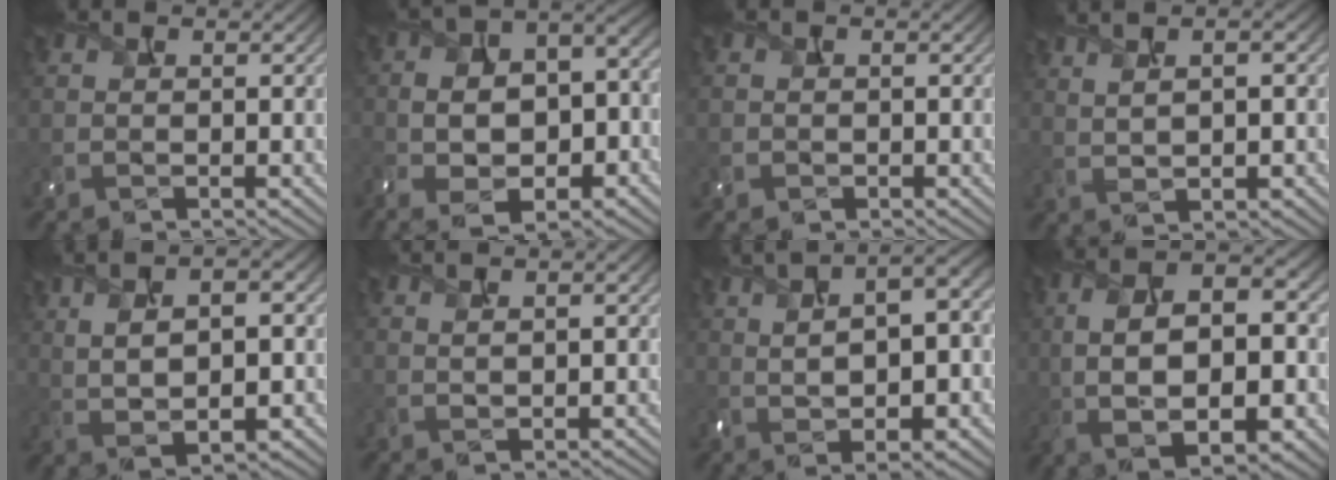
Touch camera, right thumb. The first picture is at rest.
{"total": 13.8, "force": [-4.3, 8.0, 10.4], "torque": [-0.177, -0.025, -0.046]}
{"total": 1.1, "force": [-0.5, 0.9, 0.1], "torque": [0.001, -0.008, -0.010]}
{"total": 5.8, "force": [2.7, 2.2, 4.7], "torque": [-0.076, 0.025, 0.038]}
{"total": 9.8, "force": [3.0, 4.7, 8.0], "torque": [-0.130, 0.016, 0.052]}
{"total": 2.6, "force": [2.0, 0.4, 1.7], "torque": [-0.026, -0.001, 0.027]}
{"total": 12.4, "force": [2.4, 4.0, 11.5], "torque": [-0.182, 0.022, 0.038]}
{"total": 12.5, "force": [-0.4, 6.4, 10.7], "torque": [-0.191, -0.005, -0.001]}